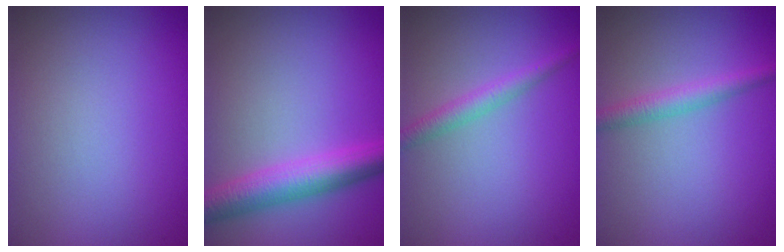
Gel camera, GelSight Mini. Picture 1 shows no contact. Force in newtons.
{"total": 5.0, "press": 5.0, "slide": 0.1}
{"total": 2.0, "press": 2.0, "slide": 0.0}
{"total": 2.3, "press": 2.3, "slide": 0.0}